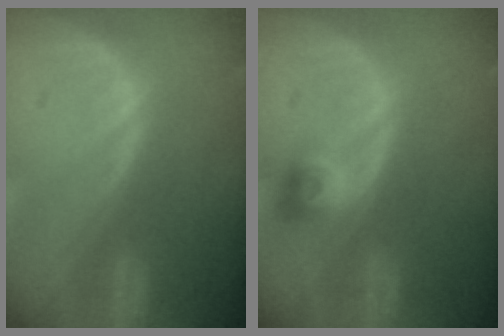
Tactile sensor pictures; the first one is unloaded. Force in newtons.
{"total": 2.9, "press": 2.7, "slide": 1.2}